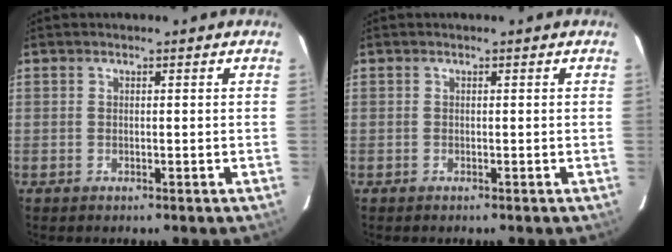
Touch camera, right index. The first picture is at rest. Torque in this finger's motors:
{"motor_torque": [0.09, 0.05, 0.00, -0.03]}